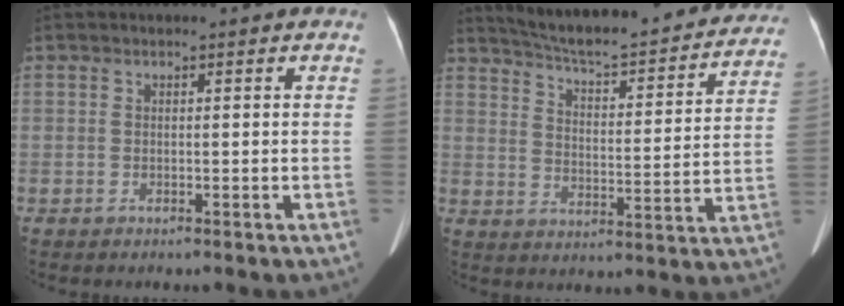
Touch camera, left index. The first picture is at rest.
{"total": 26.9, "force": [24.3, 4.4, 10.8], "torque": [-0.167, -0.041, 0.310]}